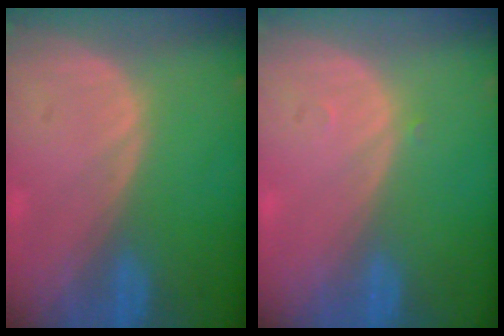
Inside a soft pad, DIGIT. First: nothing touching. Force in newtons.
{"total": 0.5, "press": 0.4, "slide": 0.3}